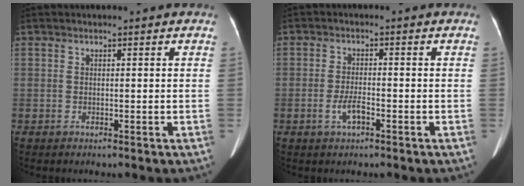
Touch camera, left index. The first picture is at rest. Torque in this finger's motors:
{"motor_torque": [0.43, 0.17, 0.35, 0.10]}